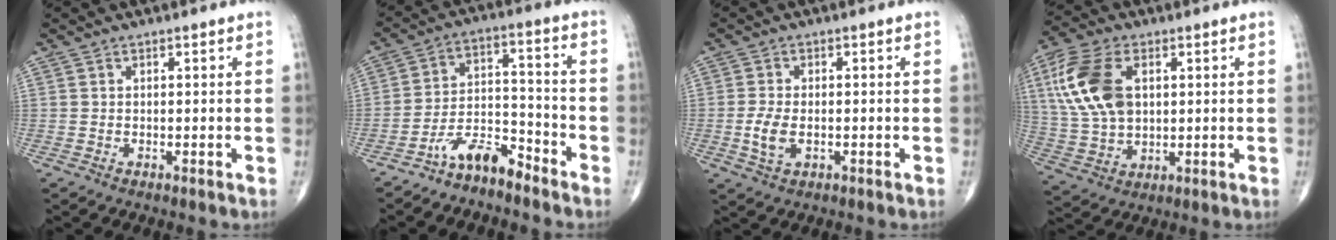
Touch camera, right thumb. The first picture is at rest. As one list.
[{"total": 7.9, "force": [-6.4, 2.7, 3.7], "torque": [-0.061, 0.069, -0.124]}, {"total": 4.6, "force": [-0.9, 2.6, 3.6], "torque": [-0.080, -0.003, -0.016]}, {"total": 15.3, "force": [4.0, 9.3, 11.5], "torque": [-0.237, 0.001, 0.081]}]